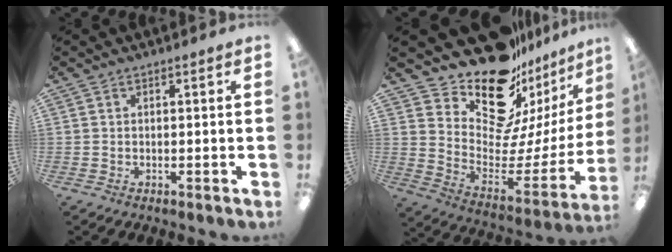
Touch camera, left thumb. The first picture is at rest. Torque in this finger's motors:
{"motor_torque": [0.36, 0.46, 0.21, -1.06, 0.04]}